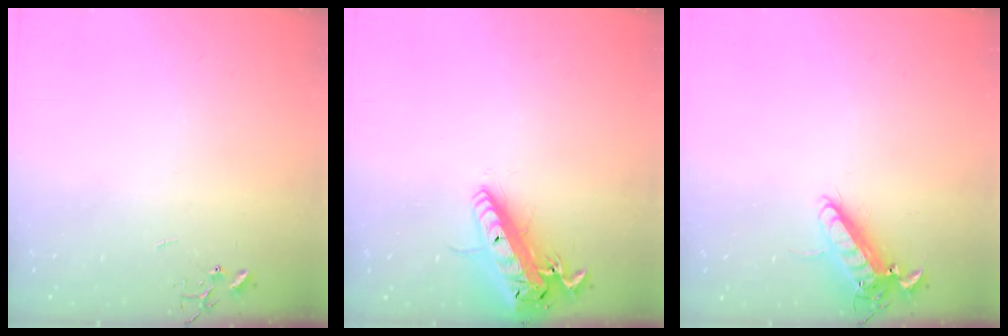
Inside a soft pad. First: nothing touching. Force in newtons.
{"total": 20.4, "press": 20.0, "slide": 4.2}
{"total": 13.3, "press": 13.0, "slide": 2.5}